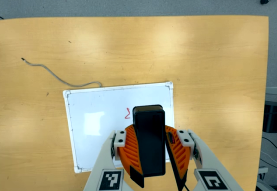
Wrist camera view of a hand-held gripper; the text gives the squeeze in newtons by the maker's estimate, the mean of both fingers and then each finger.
{"total": 10.2, "left": 10.4, "right": 10.1}